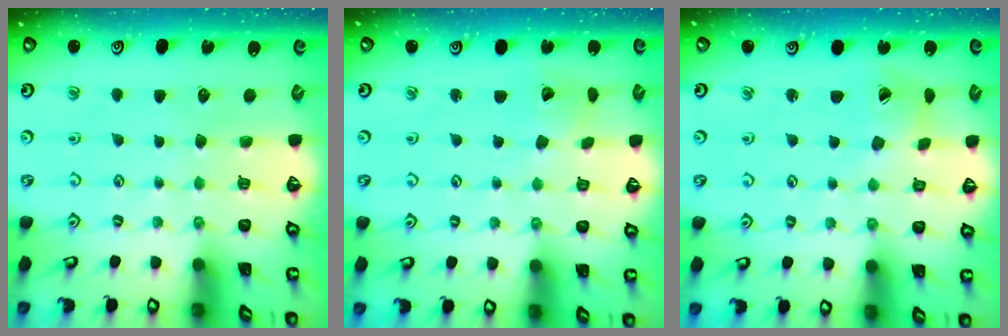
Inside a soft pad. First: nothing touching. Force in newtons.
{"total": 2.8, "press": 2.8, "slide": 0.4}
{"total": 4.5, "press": 4.5, "slide": 0.5}